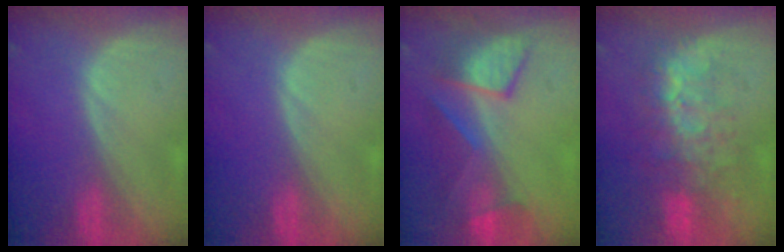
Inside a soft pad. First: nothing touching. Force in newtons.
{"total": 0.0}
{"total": 7.7, "press": 7.6, "slide": 1.2}
{"total": 9.3, "press": 8.4, "slide": 4.1}